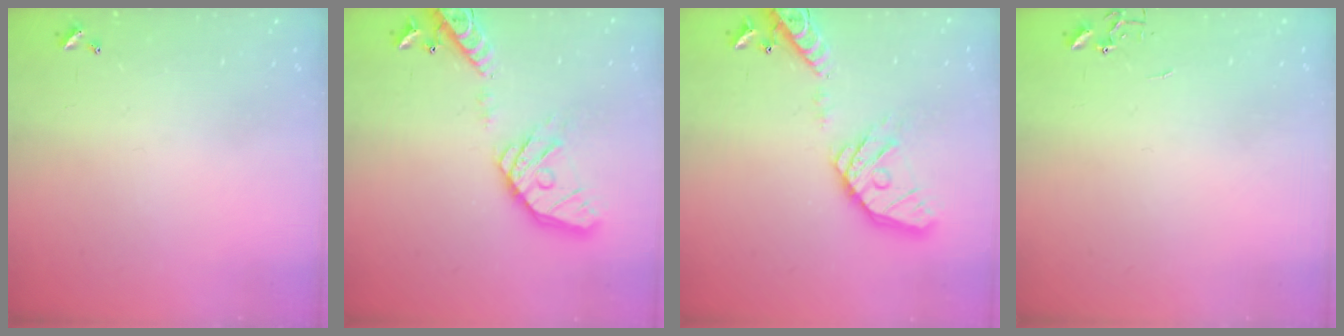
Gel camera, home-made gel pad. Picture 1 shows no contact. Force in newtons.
{"total": 19.5, "press": 19.2, "slide": 3.3}
{"total": 19.5, "press": 19.2, "slide": 3.3}
{"total": 0.0}